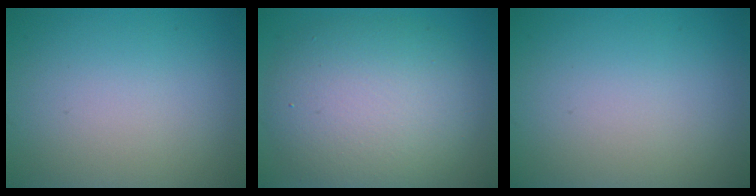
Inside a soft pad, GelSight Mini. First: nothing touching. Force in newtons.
{"total": 8.2, "press": 8.2, "slide": 0.8}
{"total": 0.0}